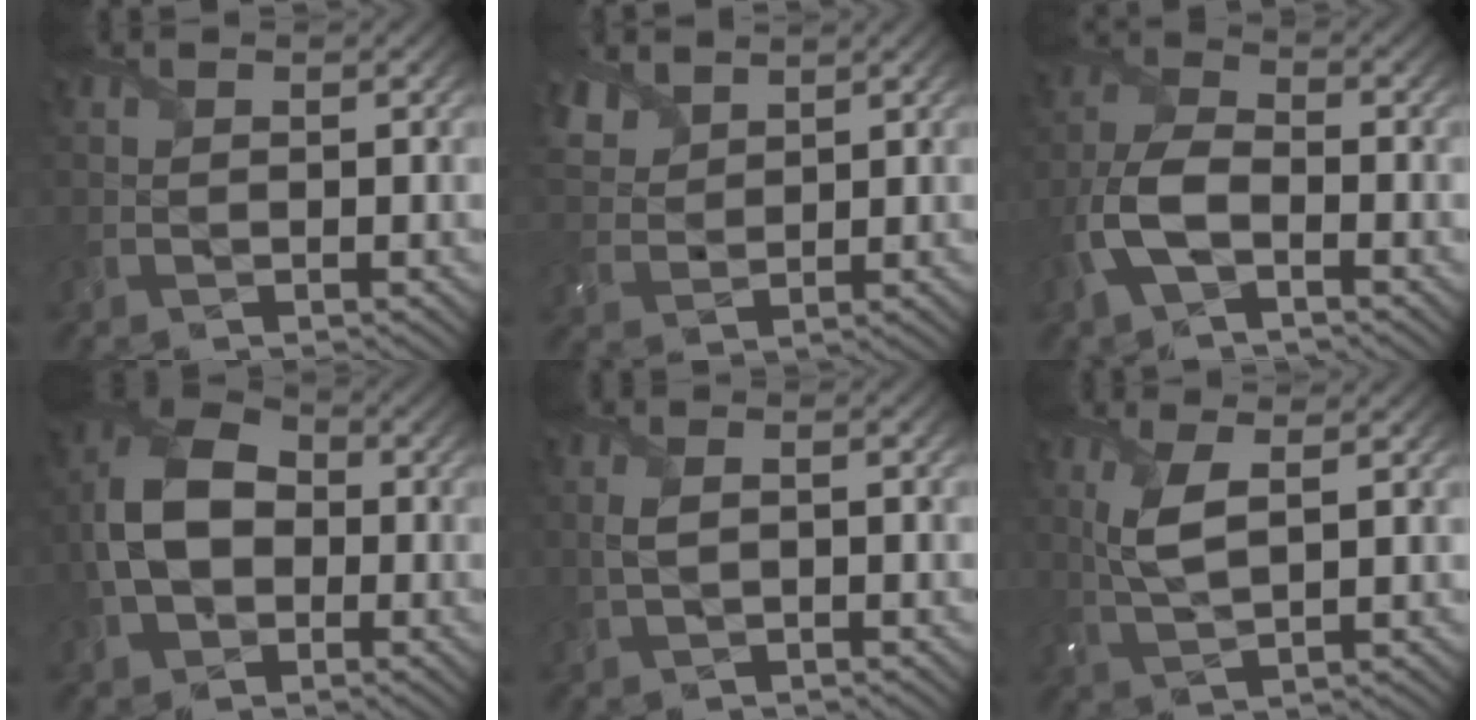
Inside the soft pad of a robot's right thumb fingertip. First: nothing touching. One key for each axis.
{"total": 4.8, "fx": 3.6, "fy": 2.6, "fz": 2.0, "tx": -0.061, "ty": 0.002, "tz": 0.078}
{"total": 7.2, "fx": -2.9, "fy": 3.8, "fz": 5.4, "tx": -0.132, "ty": 0.005, "tz": -0.073}
{"total": 10.3, "fx": -1.1, "fy": 7.4, "fz": 7.1, "tx": -0.165, "ty": -0.001, "tz": -0.033}
{"total": 2.5, "fx": -0.1, "fy": 1.3, "fz": 2.2, "tx": -0.057, "ty": 0.002, "tz": -0.003}
{"total": 4.7, "fx": 1.5, "fy": 1.5, "fz": 4.2, "tx": -0.103, "ty": -0.001, "tz": 0.031}